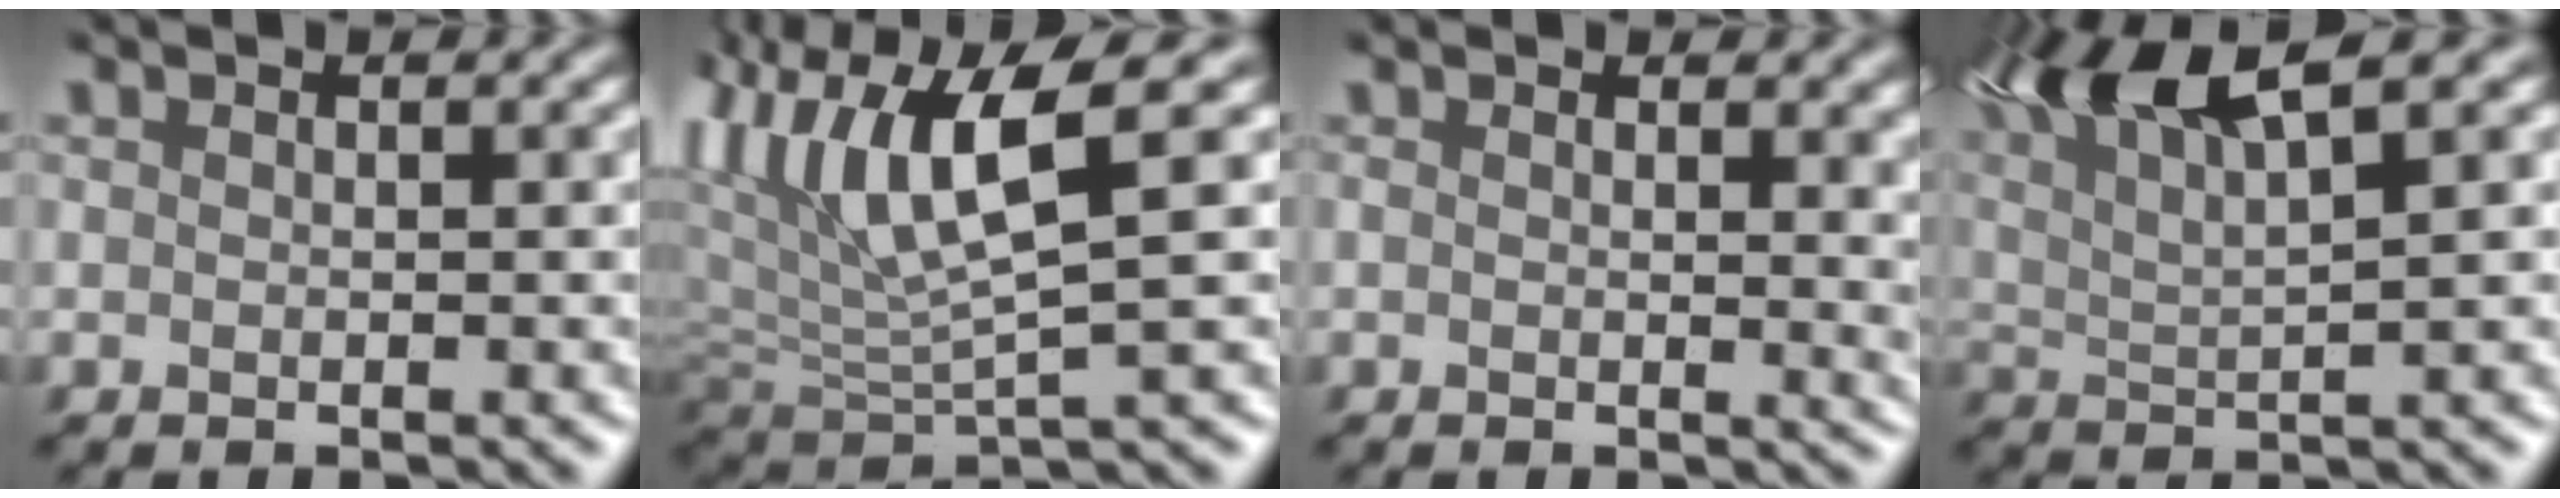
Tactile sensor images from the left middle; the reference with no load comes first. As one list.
[{"total": 6.6, "force": [3.1, 1.7, 5.6], "torque": [-0.140, 0.004, 0.075]}, {"total": 3.5, "force": [0.9, 1.2, 3.2], "torque": [-0.019, 0.022, 0.004]}, {"total": 8.3, "force": [5.6, 1.3, 6.0], "torque": [-0.131, 0.022, 0.119]}]